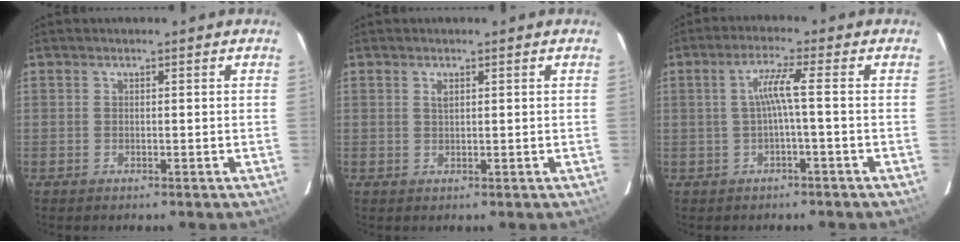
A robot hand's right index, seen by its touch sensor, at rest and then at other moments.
{"total": 1.0, "force": [0.5, 0.4, 0.7], "torque": [-0.013, 0.002, 0.009]}
{"total": 4.0, "force": [-0.7, -0.7, 3.8], "torque": [-0.079, 0.002, -0.009]}